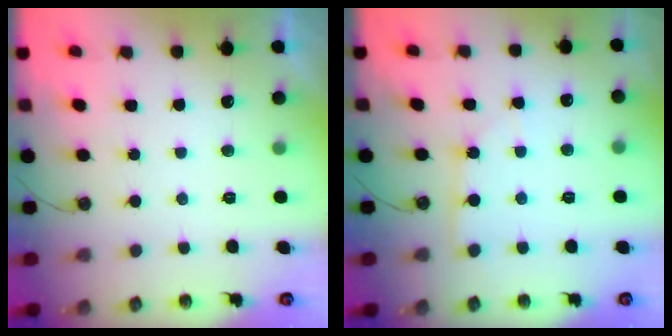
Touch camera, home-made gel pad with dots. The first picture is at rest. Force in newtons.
{"total": 2.7, "press": 2.7, "slide": 0.4}